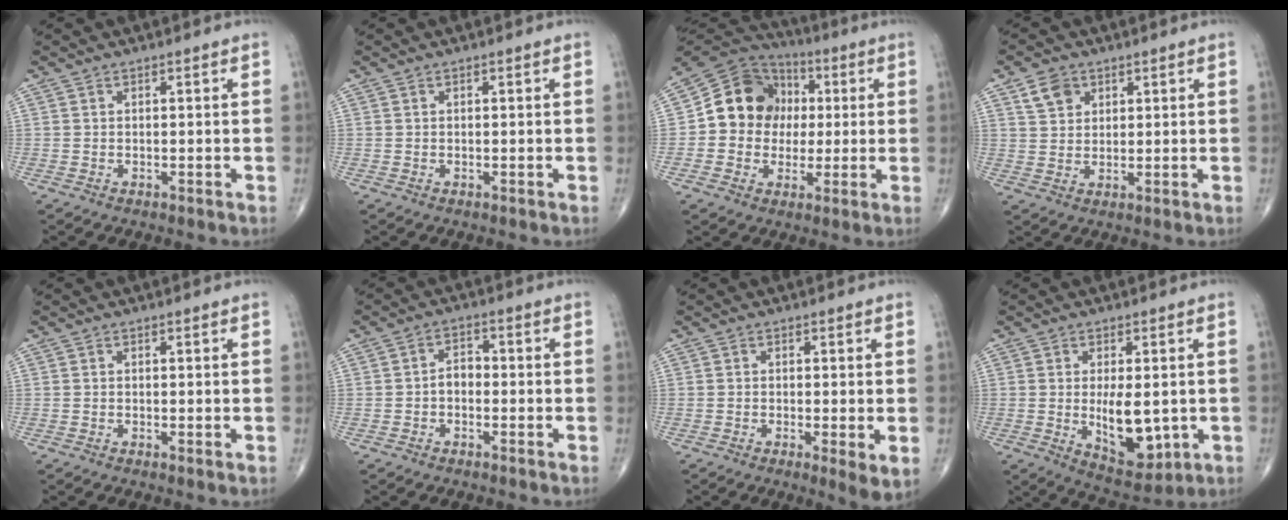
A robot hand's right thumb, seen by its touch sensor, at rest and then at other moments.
{"total": 0.0}
{"total": 14.2, "force": [0.9, 12.5, 6.8], "torque": [-0.076, 0.024, 0.007]}
{"total": 5.0, "force": [2.6, 3.8, 2.1], "torque": [-0.020, -0.011, 0.050]}
{"total": 0.6, "force": [-0.1, 0.0, 0.6], "torque": [-0.012, -0.004, -0.003]}
{"total": 3.1, "force": [-0.9, 2.1, 2.1], "torque": [-0.021, 0.017, -0.024]}
{"total": 4.1, "force": [-0.7, 0.8, 3.9], "torque": [-0.068, -0.016, -0.016]}
{"total": 10.4, "force": [-1.0, 4.9, 9.1], "torque": [-0.118, -0.021, 0.001]}